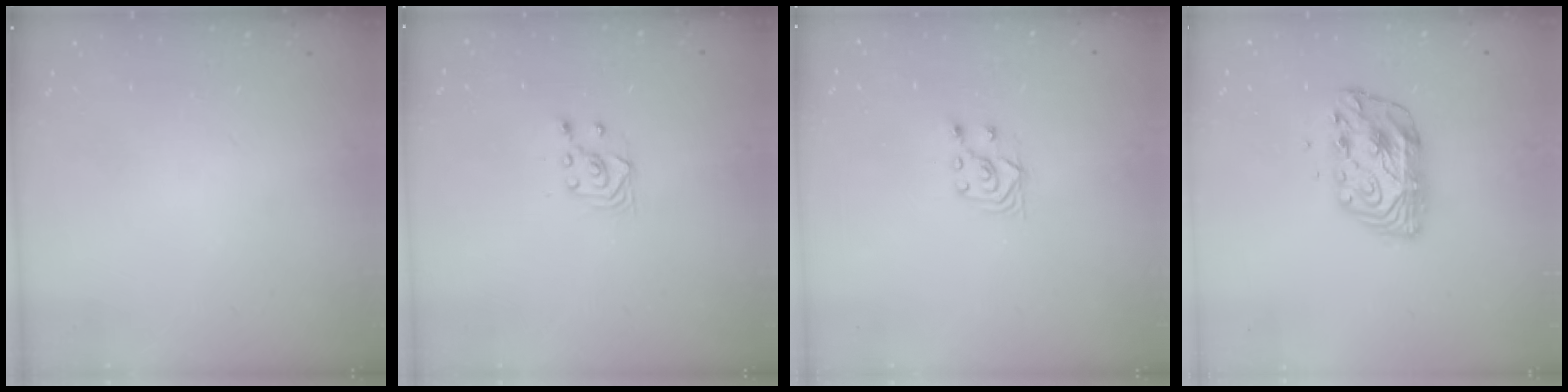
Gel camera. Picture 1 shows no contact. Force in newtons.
{"total": 3.6, "press": 3.2, "slide": 1.6}
{"total": 3.4, "press": 3.2, "slide": 0.9}
{"total": 9.7, "press": 9.7, "slide": 0.9}